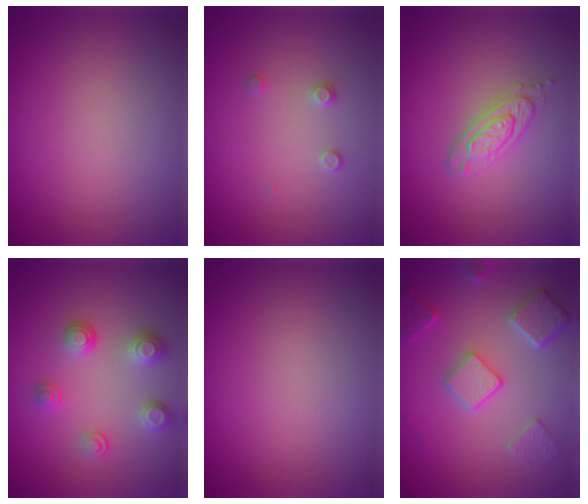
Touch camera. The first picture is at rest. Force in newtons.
{"total": 1.0, "press": 1.0, "slide": 0.2}
{"total": 2.6, "press": 2.4, "slide": 1.0}
{"total": 2.7, "press": 2.6, "slide": 0.3}
{"total": 0.0}
{"total": 4.9, "press": 3.8, "slide": 3.2}